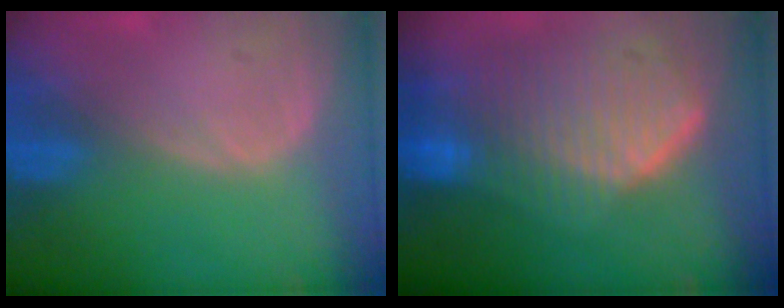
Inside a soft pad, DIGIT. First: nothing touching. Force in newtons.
{"total": 10.5, "press": 9.1, "slide": 5.2}